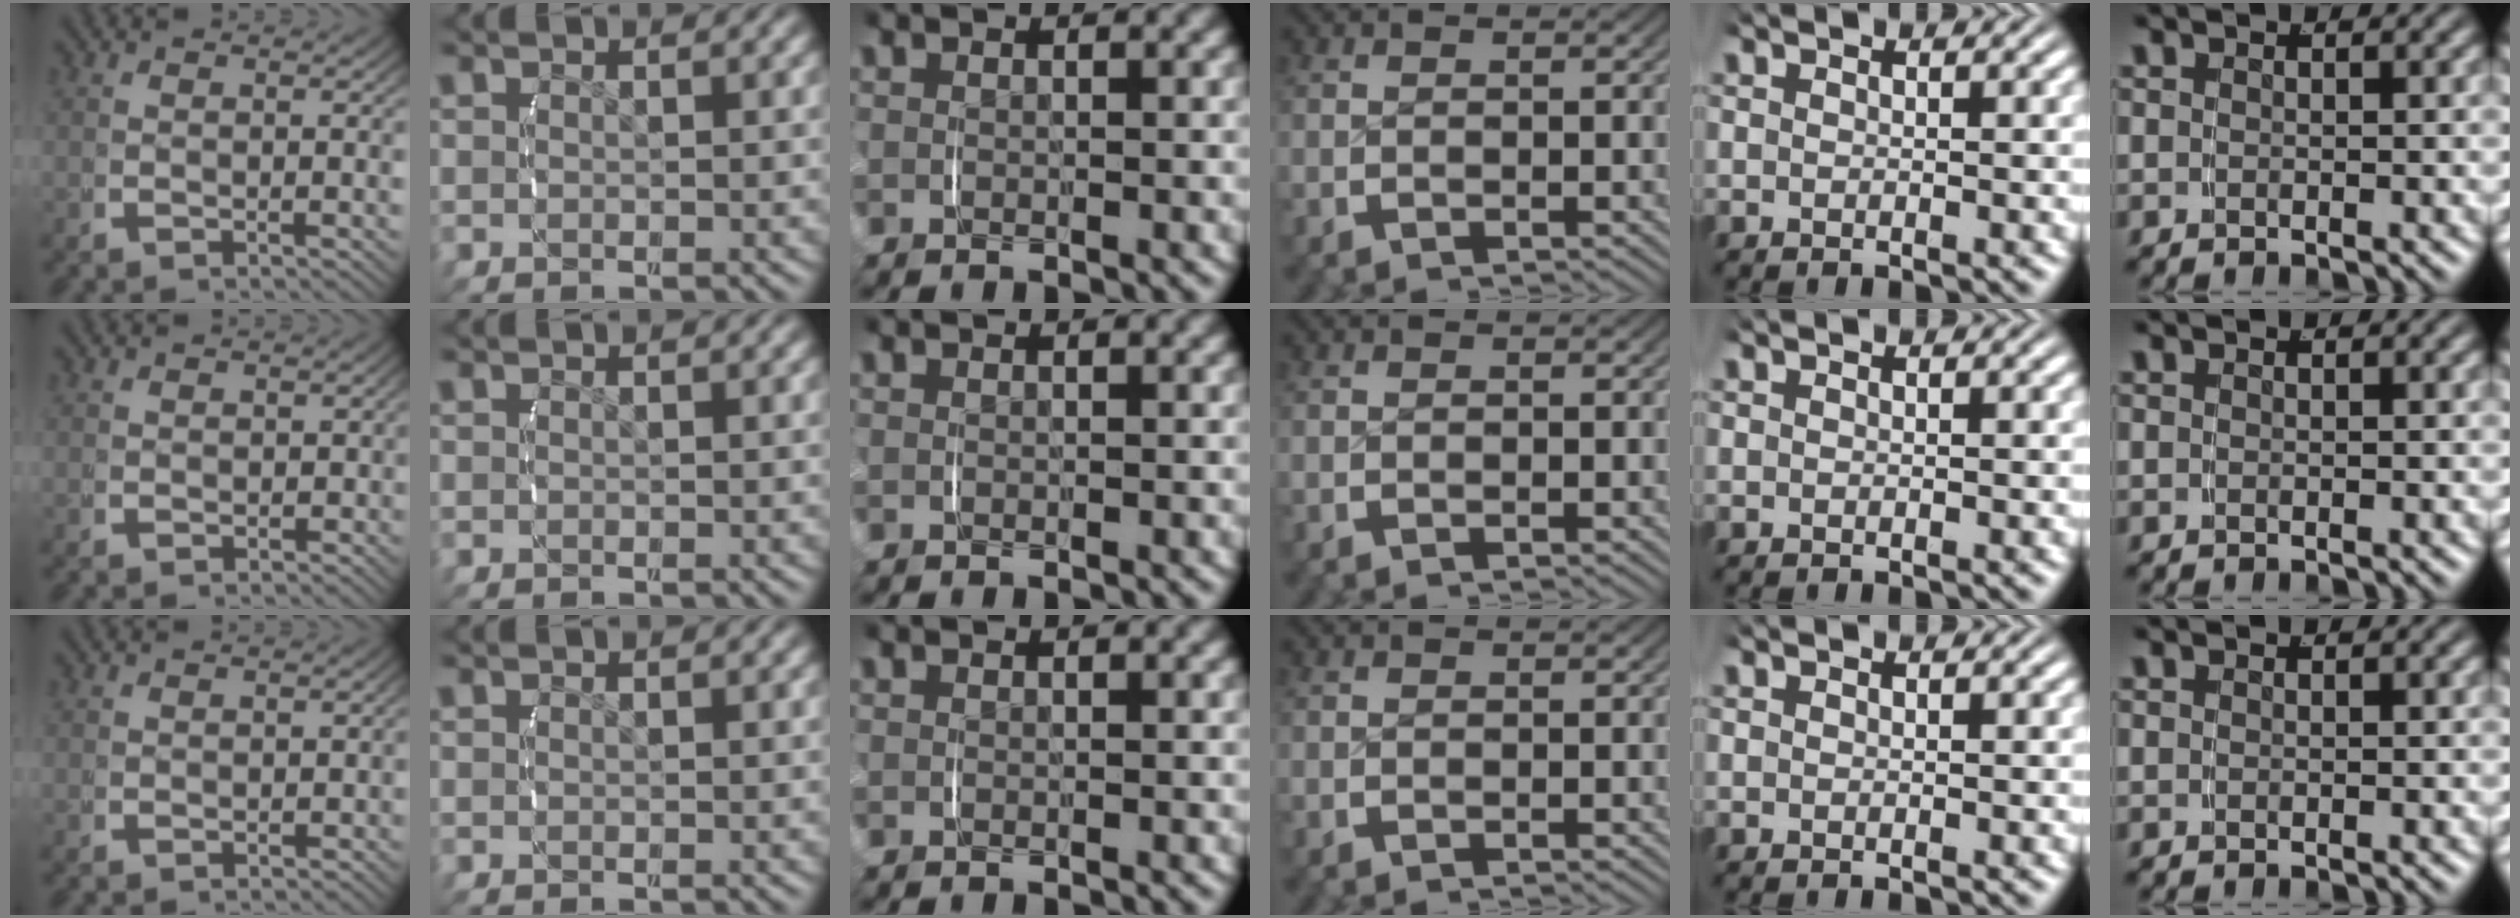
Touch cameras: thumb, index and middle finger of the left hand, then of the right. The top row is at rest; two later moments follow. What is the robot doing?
{"motion": "lift_and_place", "object": "string"}